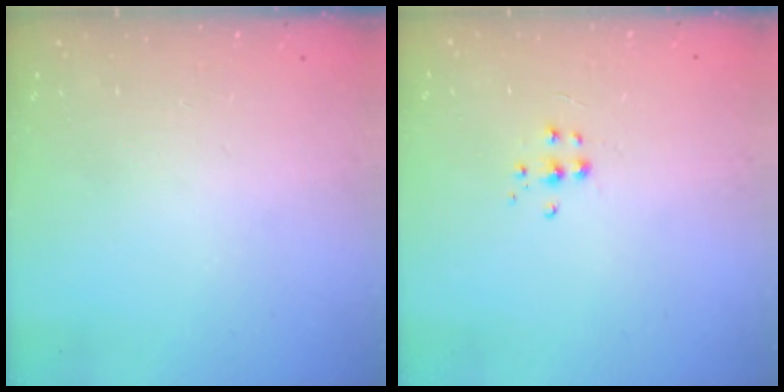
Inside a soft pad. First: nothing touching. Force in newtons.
{"total": 4.7, "press": 4.6, "slide": 0.3}